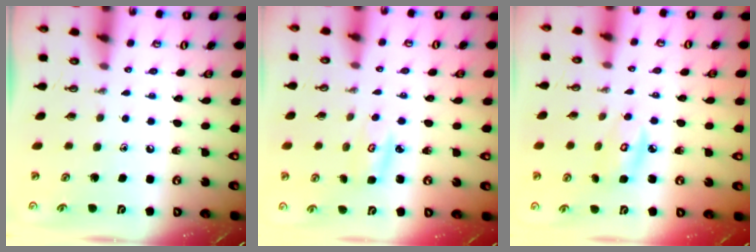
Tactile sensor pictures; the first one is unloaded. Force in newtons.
{"total": 2.8, "press": 2.8, "slide": 0.2}
{"total": 4.9, "press": 4.9, "slide": 0.2}